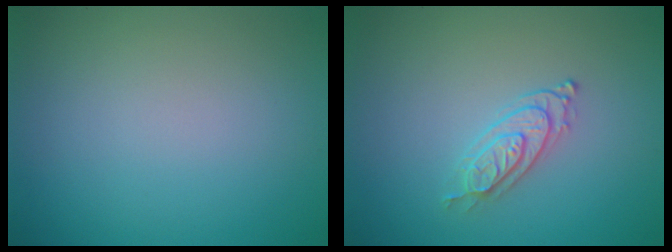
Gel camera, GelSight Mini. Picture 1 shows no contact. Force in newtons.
{"total": 2.3, "press": 2.1, "slide": 0.9}